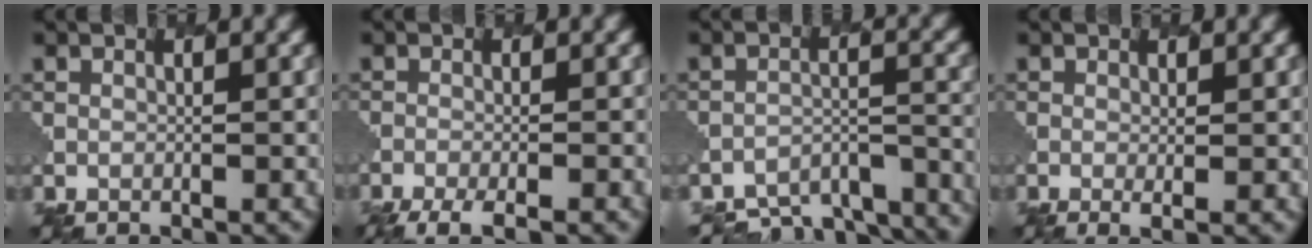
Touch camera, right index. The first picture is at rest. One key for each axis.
{"total": 5.4, "fx": -3.7, "fy": 1.2, "fz": 3.7, "tx": -0.056, "ty": -0.011, "tz": -0.062}
{"total": 9.1, "fx": -8.4, "fy": 2.6, "fz": 2.3, "tx": -0.033, "ty": -0.009, "tz": -0.100}
{"total": 1.6, "fx": 0.0, "fy": 0.3, "fz": 1.6, "tx": -0.028, "ty": -0.008, "tz": 0.003}